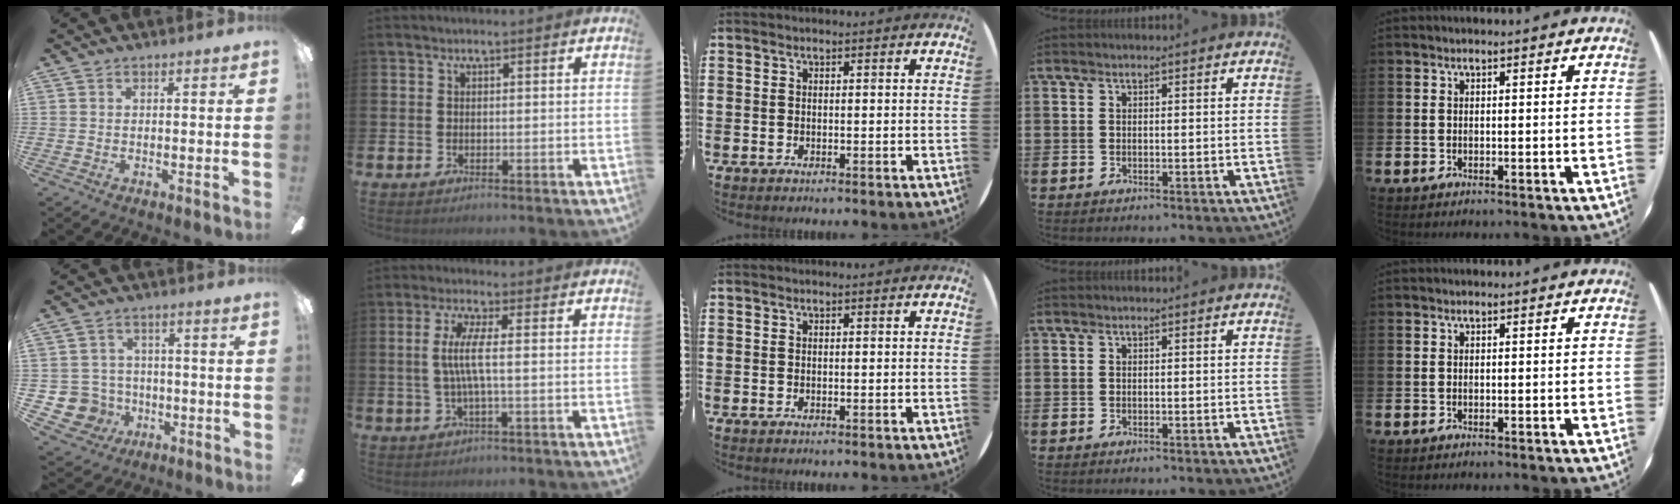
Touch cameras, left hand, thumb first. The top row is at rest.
{"thumb": {"total": 8.2, "force": [-2.0, 7.8, 1.6], "torque": [-0.073, 0.018, -0.030]}, "index": {"total": 4.9, "force": [0.2, 0.5, 4.8], "torque": [-0.097, -0.003, -0.001]}}